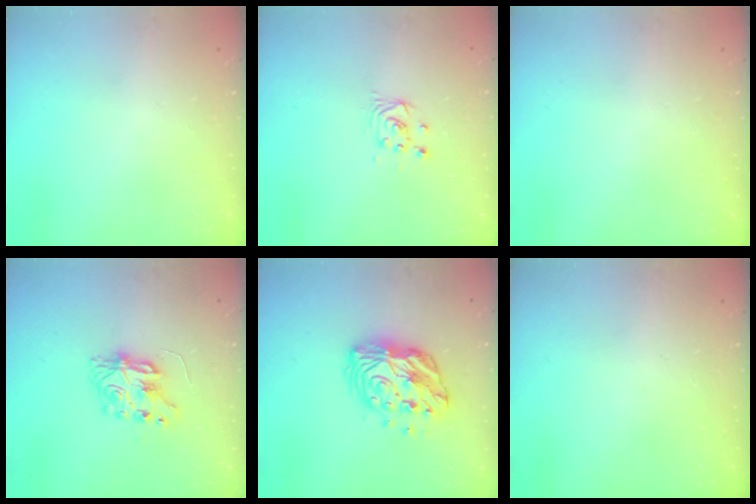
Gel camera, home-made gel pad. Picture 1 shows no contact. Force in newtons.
{"total": 3.4, "press": 3.4, "slide": 0.4}
{"total": 0.0}
{"total": 7.9, "press": 7.9, "slide": 0.2}
{"total": 12.7, "press": 12.7, "slide": 0.6}
{"total": 0.0}